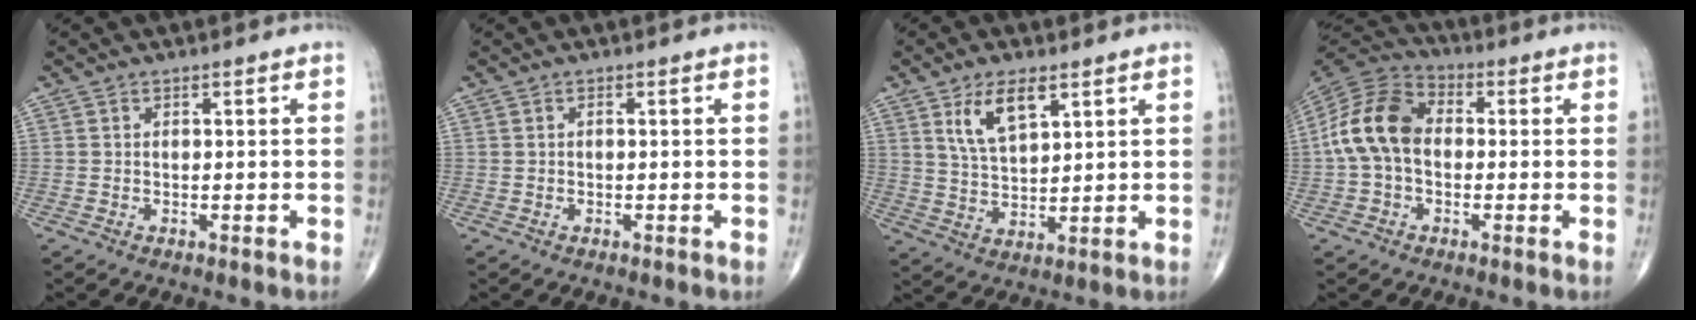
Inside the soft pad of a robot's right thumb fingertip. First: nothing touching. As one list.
[{"total": 0.0}, {"total": 8.2, "force": [4.2, 3.5, 6.1], "torque": [-0.104, -0.021, 0.086]}, {"total": 12.3, "force": [-0.2, 8.5, 8.9], "torque": [-0.171, 0.034, -0.016]}]